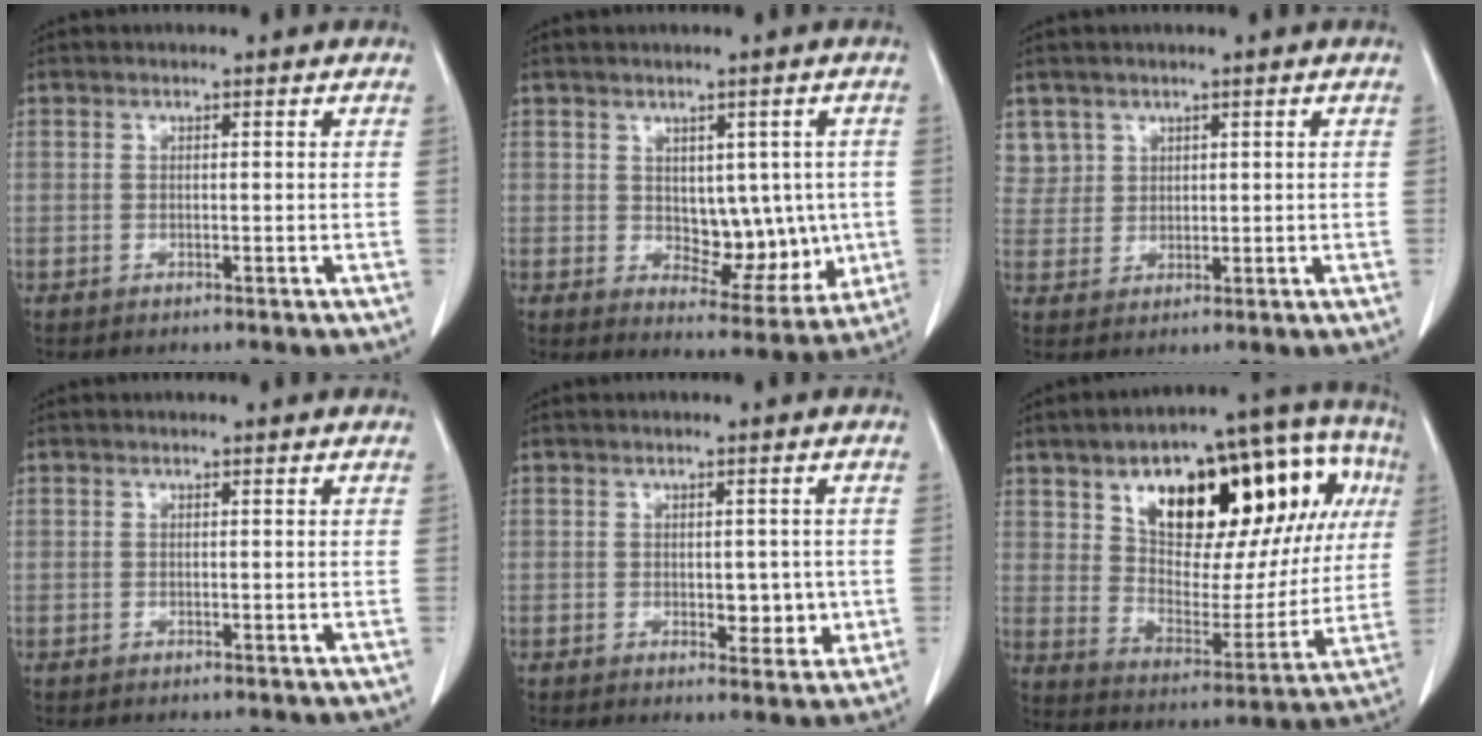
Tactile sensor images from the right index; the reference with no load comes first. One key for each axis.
{"total": 8.6, "fx": 0.2, "fy": 5.2, "fz": 6.9, "tx": -0.072, "ty": 0.004, "tz": 0.022}
{"total": 4.3, "fx": 2.5, "fy": 3.5, "fz": -0.4, "tx": 0.023, "ty": 0.003, "tz": 0.050}
{"total": 0.0}
{"total": 4.5, "fx": -0.5, "fy": 2.5, "fz": 3.7, "tx": -0.037, "ty": -0.003, "tz": 0.001}
{"total": 27.4, "fx": 9.8, "fy": 11.5, "fz": 22.8, "tx": -0.331, "ty": 0.059, "tz": 0.157}